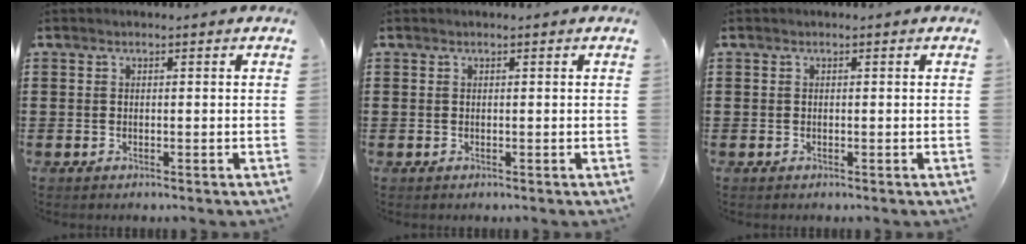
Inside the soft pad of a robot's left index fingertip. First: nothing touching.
{"total": 0.0}
{"total": 0.0}